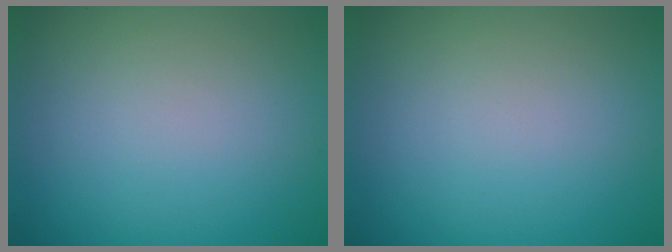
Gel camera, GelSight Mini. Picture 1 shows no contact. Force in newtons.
{"total": 0.0}